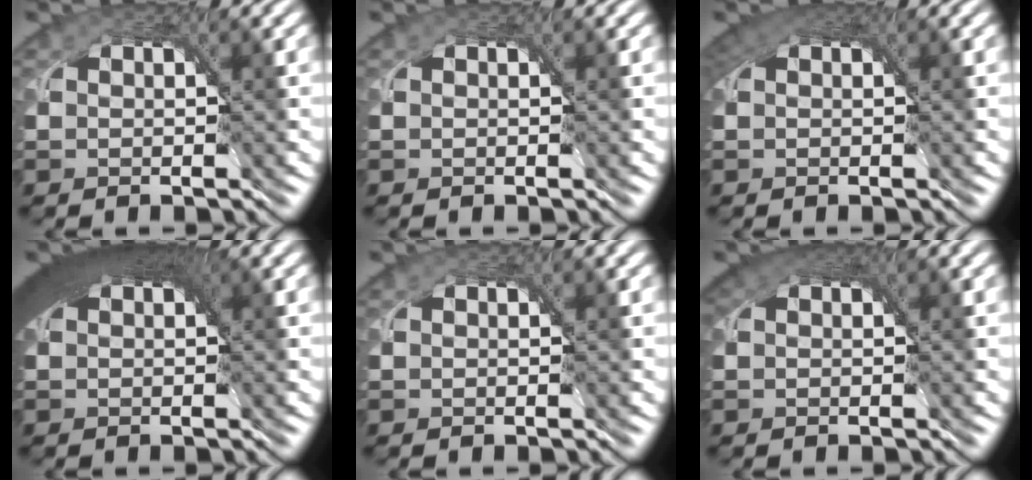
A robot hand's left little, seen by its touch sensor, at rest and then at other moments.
{"total": 0.0}
{"total": 3.0, "force": [1.3, 2.0, 1.9], "torque": [-0.049, 0.001, 0.016]}
{"total": 8.8, "force": [3.1, 4.3, 7.0], "torque": [-0.107, 0.020, 0.033]}
{"total": 0.0}
{"total": 3.2, "force": [1.7, 2.0, 1.8], "torque": [-0.034, 0.007, 0.020]}